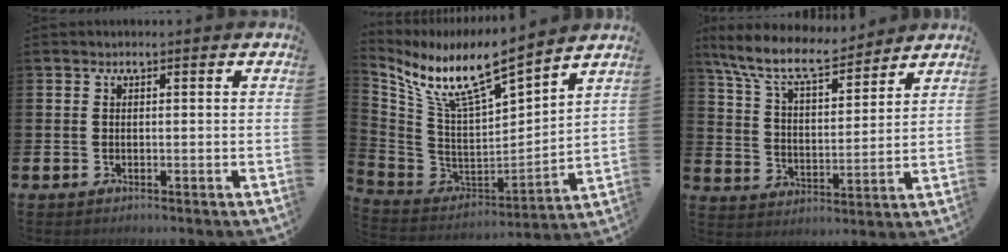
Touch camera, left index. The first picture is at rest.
{"total": 9.8, "force": [8.2, 1.3, 5.2], "torque": [-0.138, -0.064, 0.136]}
{"total": 9.6, "force": [8.6, 2.2, 3.7], "torque": [-0.109, -0.047, 0.154]}